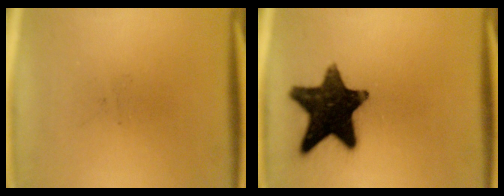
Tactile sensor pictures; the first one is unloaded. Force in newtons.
{"total": 15.5}